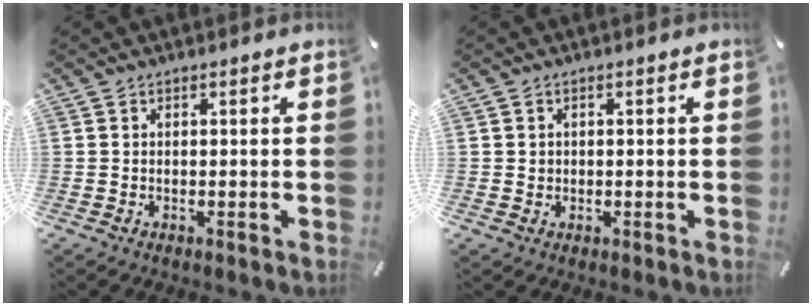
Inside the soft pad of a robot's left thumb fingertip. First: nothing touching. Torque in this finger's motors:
{"motor_torque": [-0.01, -0.17, 0.01, -0.05, -0.01]}